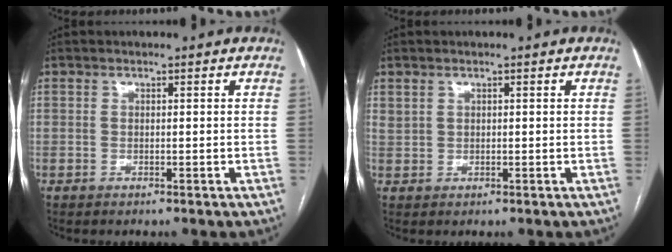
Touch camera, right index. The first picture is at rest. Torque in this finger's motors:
{"motor_torque": [0.20, 0.12, 0.03, 0.00]}